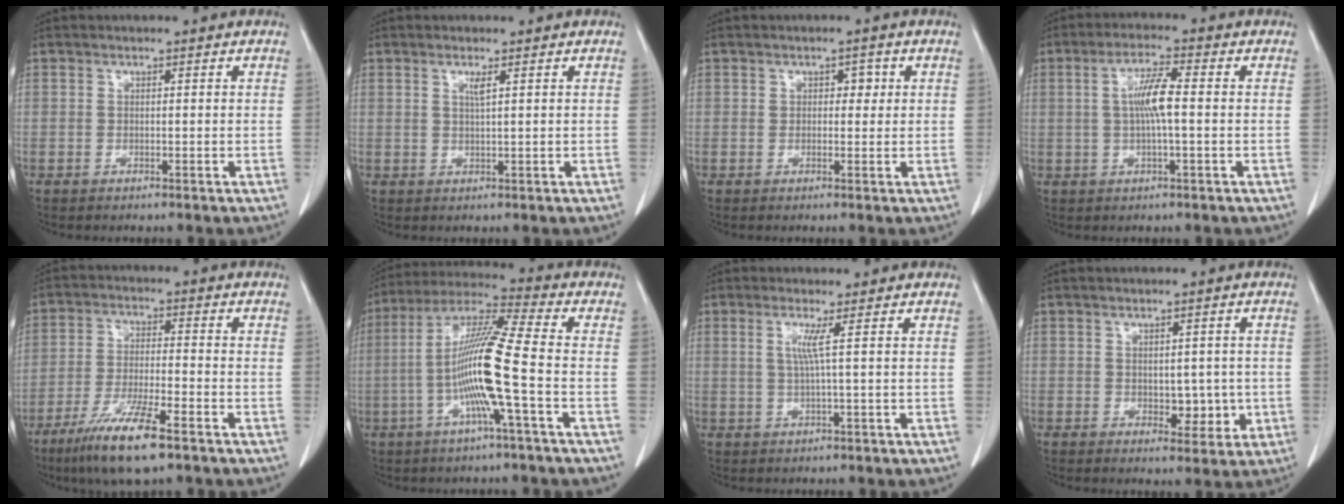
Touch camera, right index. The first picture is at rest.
{"total": 1.4, "force": [0.6, -0.1, 1.3], "torque": [-0.028, -0.002, 0.012]}
{"total": 1.9, "force": [0.5, 1.3, 1.3], "torque": [-0.013, 0.007, 0.006]}
{"total": 5.6, "force": [0.2, 0.4, 5.6], "torque": [-0.109, 0.006, 0.001]}
{"total": 10.8, "force": [-6.9, 1.1, 8.1], "torque": [-0.159, -0.027, -0.122]}
{"total": 13.0, "force": [-2.9, -0.8, 12.7], "torque": [-0.247, 0.004, -0.066]}
{"total": 2.4, "force": [0.5, -0.9, 2.2], "torque": [-0.052, 0.001, 0.013]}
{"total": 4.4, "force": [-0.5, 2.8, 3.4], "torque": [-0.034, 0.003, 0.002]}